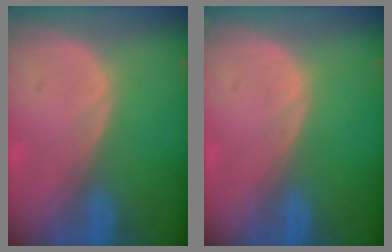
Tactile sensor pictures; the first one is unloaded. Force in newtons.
{"total": 0.0}